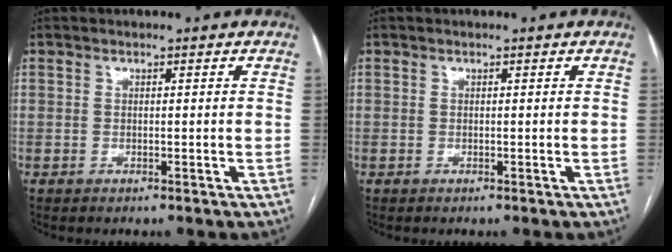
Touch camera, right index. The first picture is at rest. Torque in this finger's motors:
{"motor_torque": [-0.01, 0.01, 0.00, 0.00]}